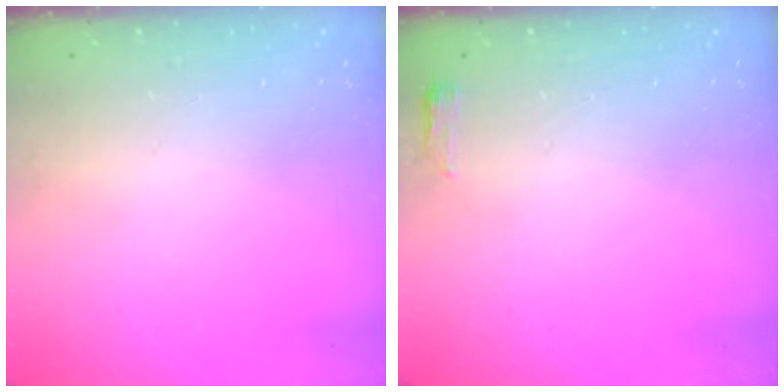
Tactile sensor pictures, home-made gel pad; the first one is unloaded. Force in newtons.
{"total": 2.7, "press": 2.6, "slide": 0.8}